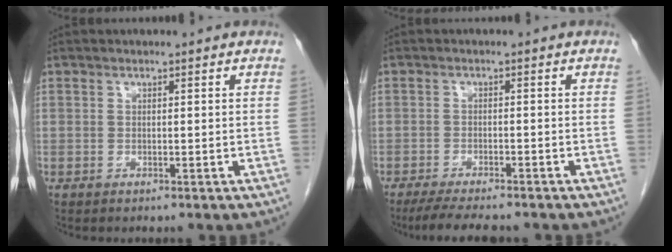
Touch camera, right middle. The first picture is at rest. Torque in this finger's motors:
{"motor_torque": [0.11, -0.05, 0.02, 0.02]}